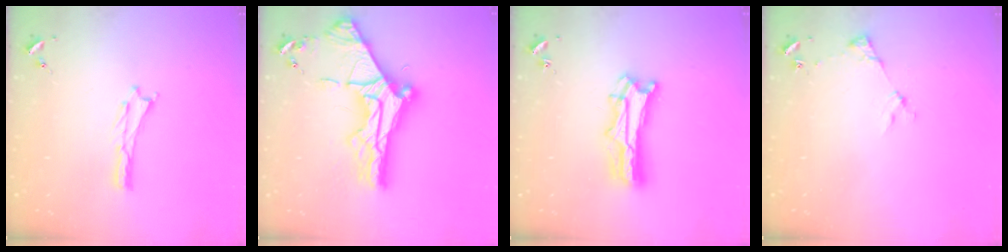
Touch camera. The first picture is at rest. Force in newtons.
{"total": 10.8, "press": 10.7, "slide": 1.2}
{"total": 7.6, "press": 7.5, "slide": 0.7}
{"total": 2.9, "press": 2.9, "slide": 0.4}